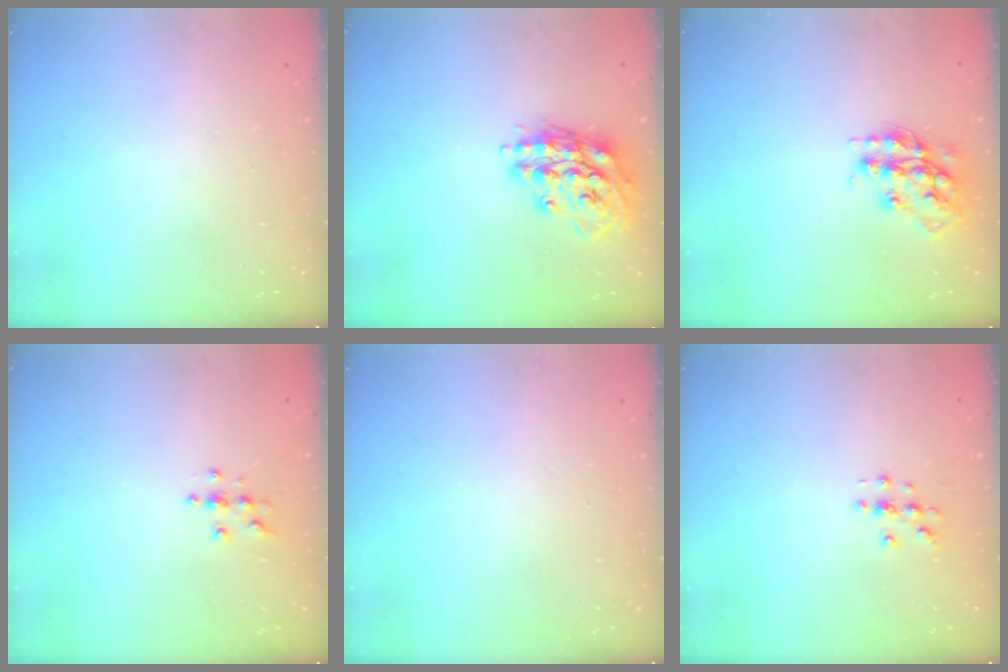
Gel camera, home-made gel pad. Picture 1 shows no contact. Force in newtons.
{"total": 14.9, "press": 14.9, "slide": 1.6}
{"total": 14.6, "press": 14.5, "slide": 0.7}
{"total": 4.0, "press": 4.0, "slide": 0.3}
{"total": 0.6, "press": 0.0, "slide": 0.6}
{"total": 3.0, "press": 3.0, "slide": 0.3}